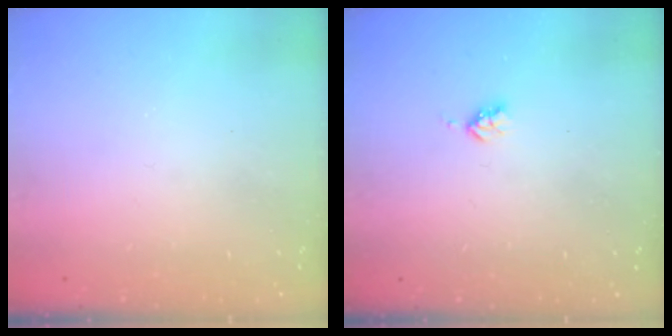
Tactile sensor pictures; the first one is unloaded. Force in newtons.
{"total": 2.9, "press": 2.9, "slide": 0.5}